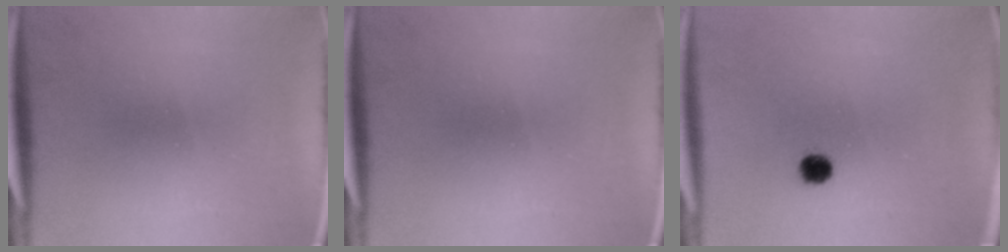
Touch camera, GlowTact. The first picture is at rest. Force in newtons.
{"total": 0.0}
{"total": 2.8}